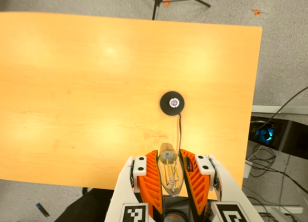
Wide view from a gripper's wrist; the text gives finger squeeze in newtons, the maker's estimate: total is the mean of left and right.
{"total": 19.6, "left": 20.0, "right": 19.2}